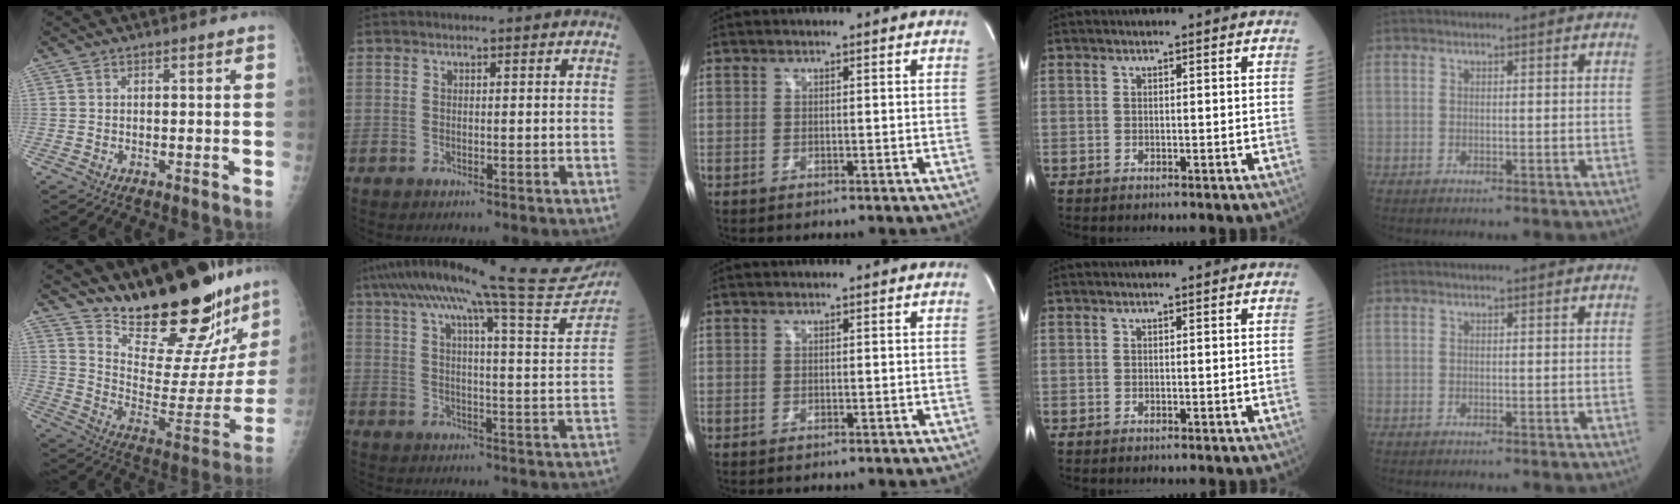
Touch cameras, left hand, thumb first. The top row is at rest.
{"thumb": {"total": 29.0, "force": [24.6, 7.2, 13.5], "torque": [-0.177, -0.168, 0.349]}, "index": {"total": 23.2, "force": [20.4, 0.2, 11.0], "torque": [-0.178, -0.029, 0.267]}}